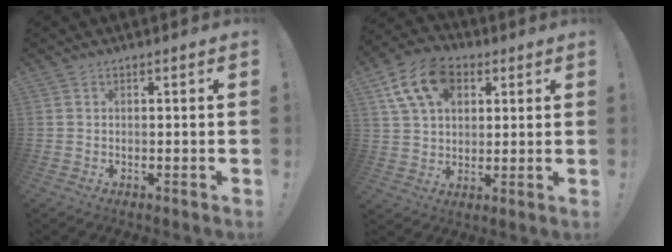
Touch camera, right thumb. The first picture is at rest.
{"total": 15.1, "force": [6.4, 10.5, 8.8], "torque": [-0.155, -0.016, 0.123]}